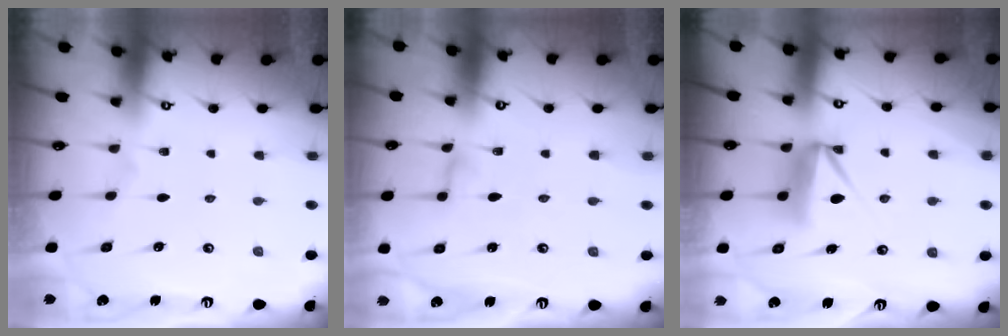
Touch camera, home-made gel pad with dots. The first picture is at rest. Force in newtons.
{"total": 2.9, "press": 2.9, "slide": 0.2}
{"total": 8.7, "press": 8.7, "slide": 0.6}